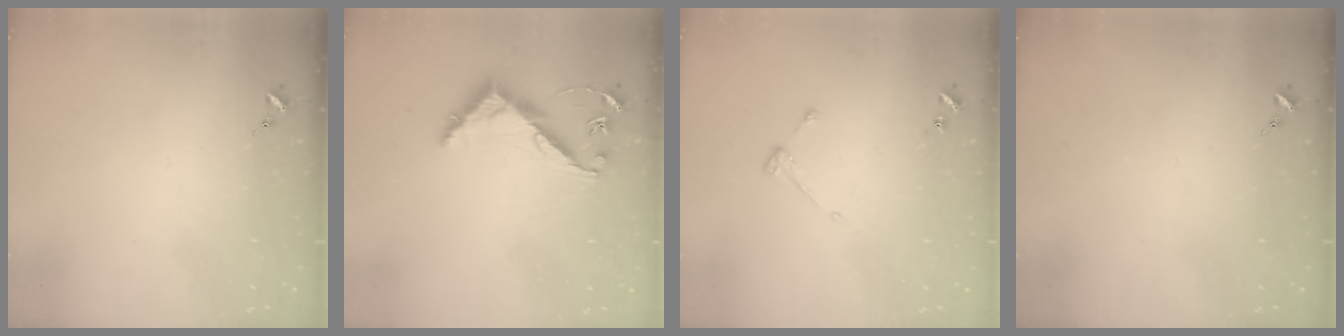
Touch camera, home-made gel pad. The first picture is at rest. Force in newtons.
{"total": 7.5, "press": 7.5, "slide": 0.5}
{"total": 3.0, "press": 3.0, "slide": 0.4}
{"total": 0.0}